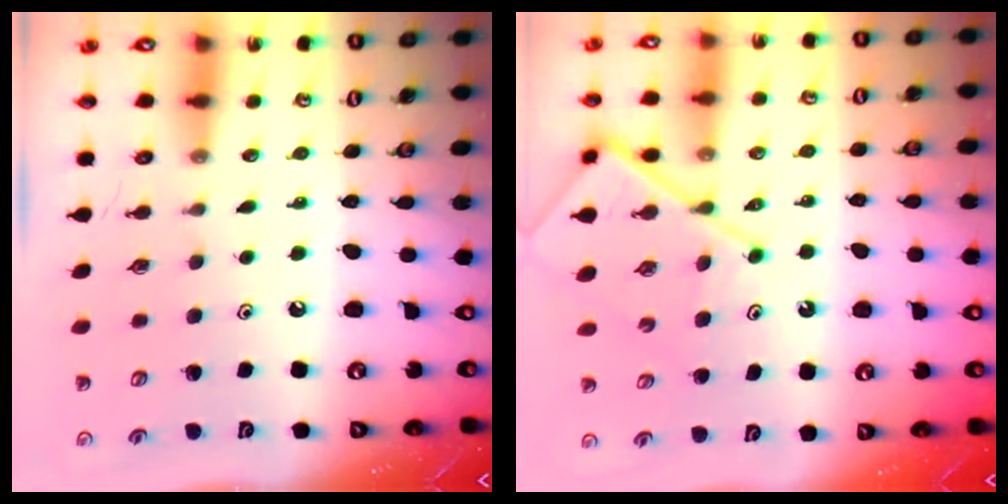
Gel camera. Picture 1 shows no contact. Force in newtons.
{"total": 10.4, "press": 10.3, "slide": 1.0}